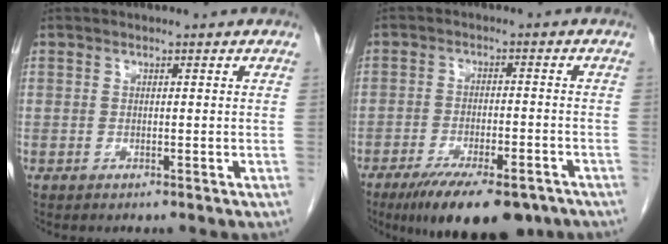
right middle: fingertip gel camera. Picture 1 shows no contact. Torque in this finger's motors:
{"motor_torque": [1.09, -1.05, 0.21, 0.09]}